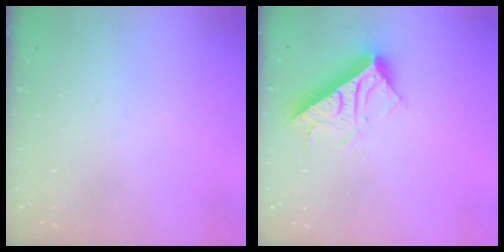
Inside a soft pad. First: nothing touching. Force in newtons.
{"total": 16.3, "press": 16.3, "slide": 0.3}